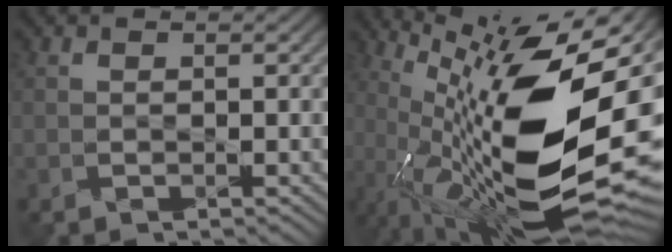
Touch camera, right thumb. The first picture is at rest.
{"total": 20.0, "force": [1.7, 6.7, 18.7], "torque": [-0.308, 0.001, 0.027]}